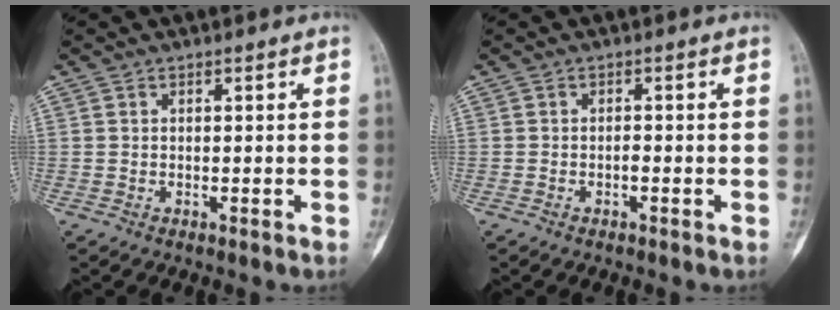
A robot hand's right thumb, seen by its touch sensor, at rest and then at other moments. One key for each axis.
{"total": 0.7, "fx": -0.4, "fy": 0.3, "fz": 0.5, "tx": -0.008, "ty": 0.003, "tz": -0.009}